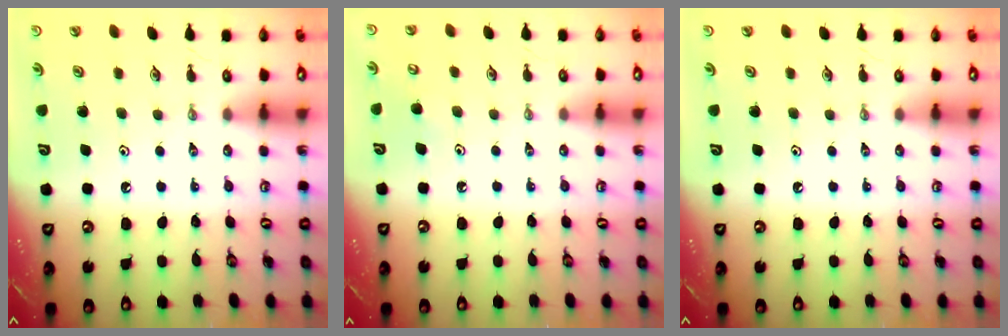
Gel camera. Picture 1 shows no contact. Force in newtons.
{"total": 5.2, "press": 5.1, "slide": 0.9}
{"total": 0.0}